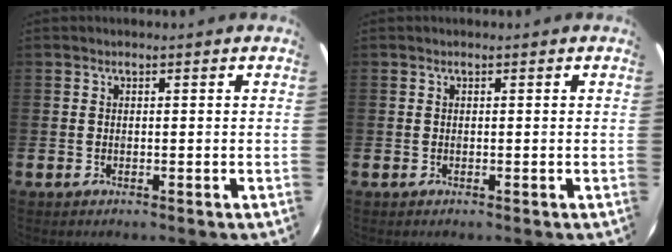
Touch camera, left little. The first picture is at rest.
{"total": 0.0}